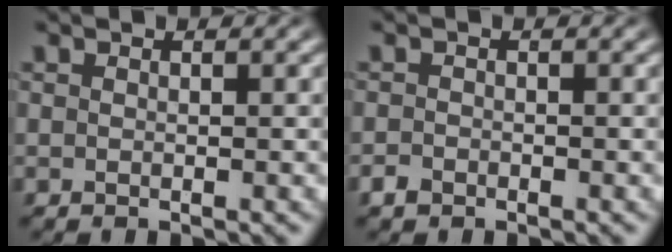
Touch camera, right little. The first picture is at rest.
{"total": 1.1, "force": [-1.1, 0.2, 0.1], "torque": [0.000, -0.009, -0.015]}